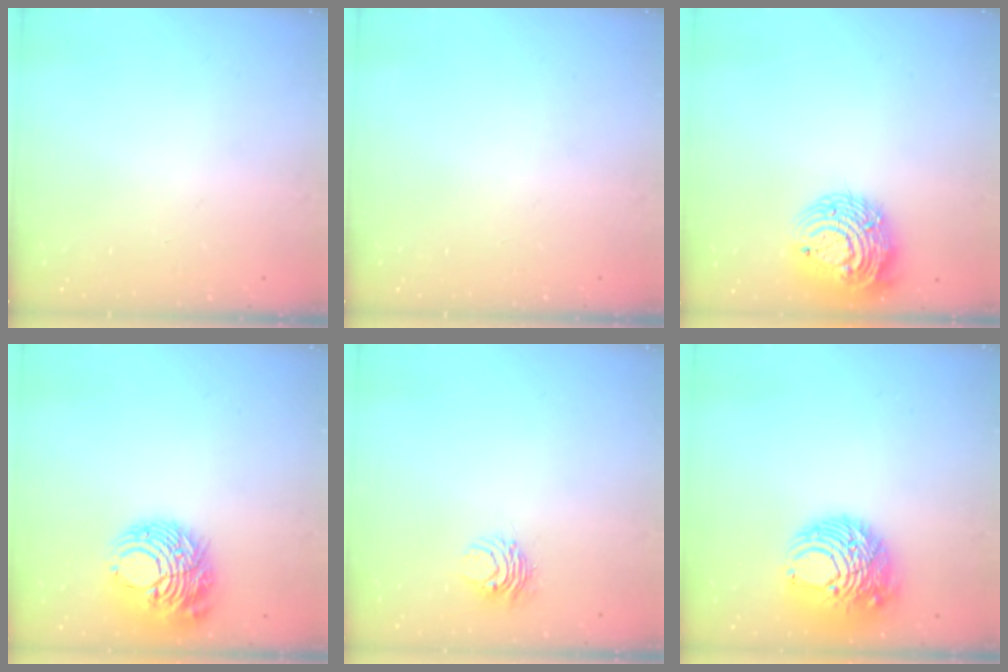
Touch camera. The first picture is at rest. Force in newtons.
{"total": 0.0}
{"total": 13.7, "press": 13.6, "slide": 1.3}
{"total": 11.4, "press": 11.3, "slide": 1.1}
{"total": 5.0, "press": 4.9, "slide": 0.5}
{"total": 11.9, "press": 11.9, "slide": 1.2}